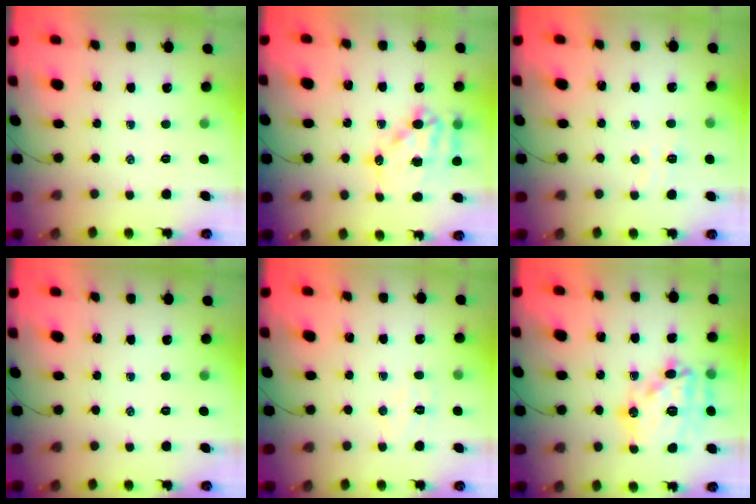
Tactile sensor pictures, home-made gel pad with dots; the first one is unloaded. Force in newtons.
{"total": 14.2, "press": 13.8, "slide": 3.3}
{"total": 5.4, "press": 5.4, "slide": 0.8}
{"total": 0.0}
{"total": 4.9, "press": 4.7, "slide": 1.0}
{"total": 19.7, "press": 19.6, "slide": 2.6}